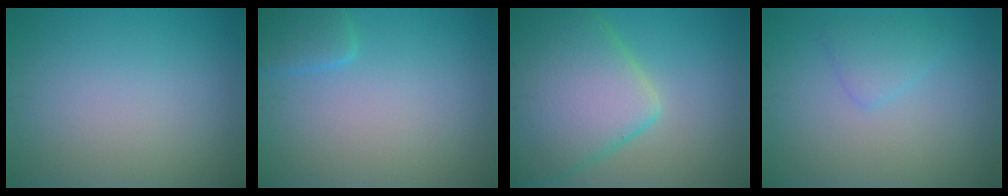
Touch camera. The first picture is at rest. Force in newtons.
{"total": 1.9, "press": 1.9, "slide": 0.3}
{"total": 10.6, "press": 10.6, "slide": 0.4}
{"total": 1.8, "press": 1.8, "slide": 0.2}